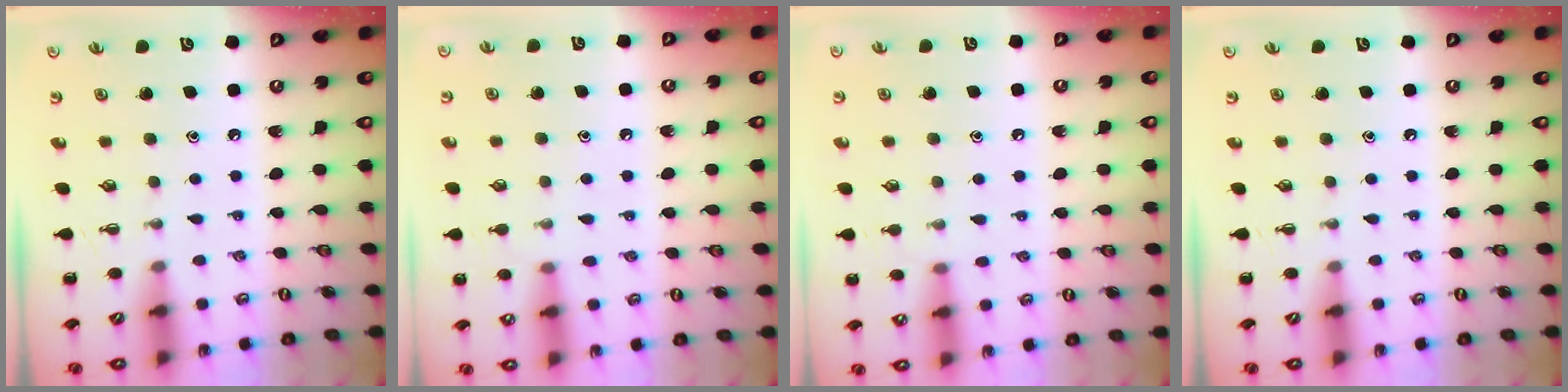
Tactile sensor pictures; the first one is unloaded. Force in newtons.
{"total": 6.3, "press": 6.0, "slide": 2.0}
{"total": 5.7, "press": 5.5, "slide": 1.7}
{"total": 0.0}